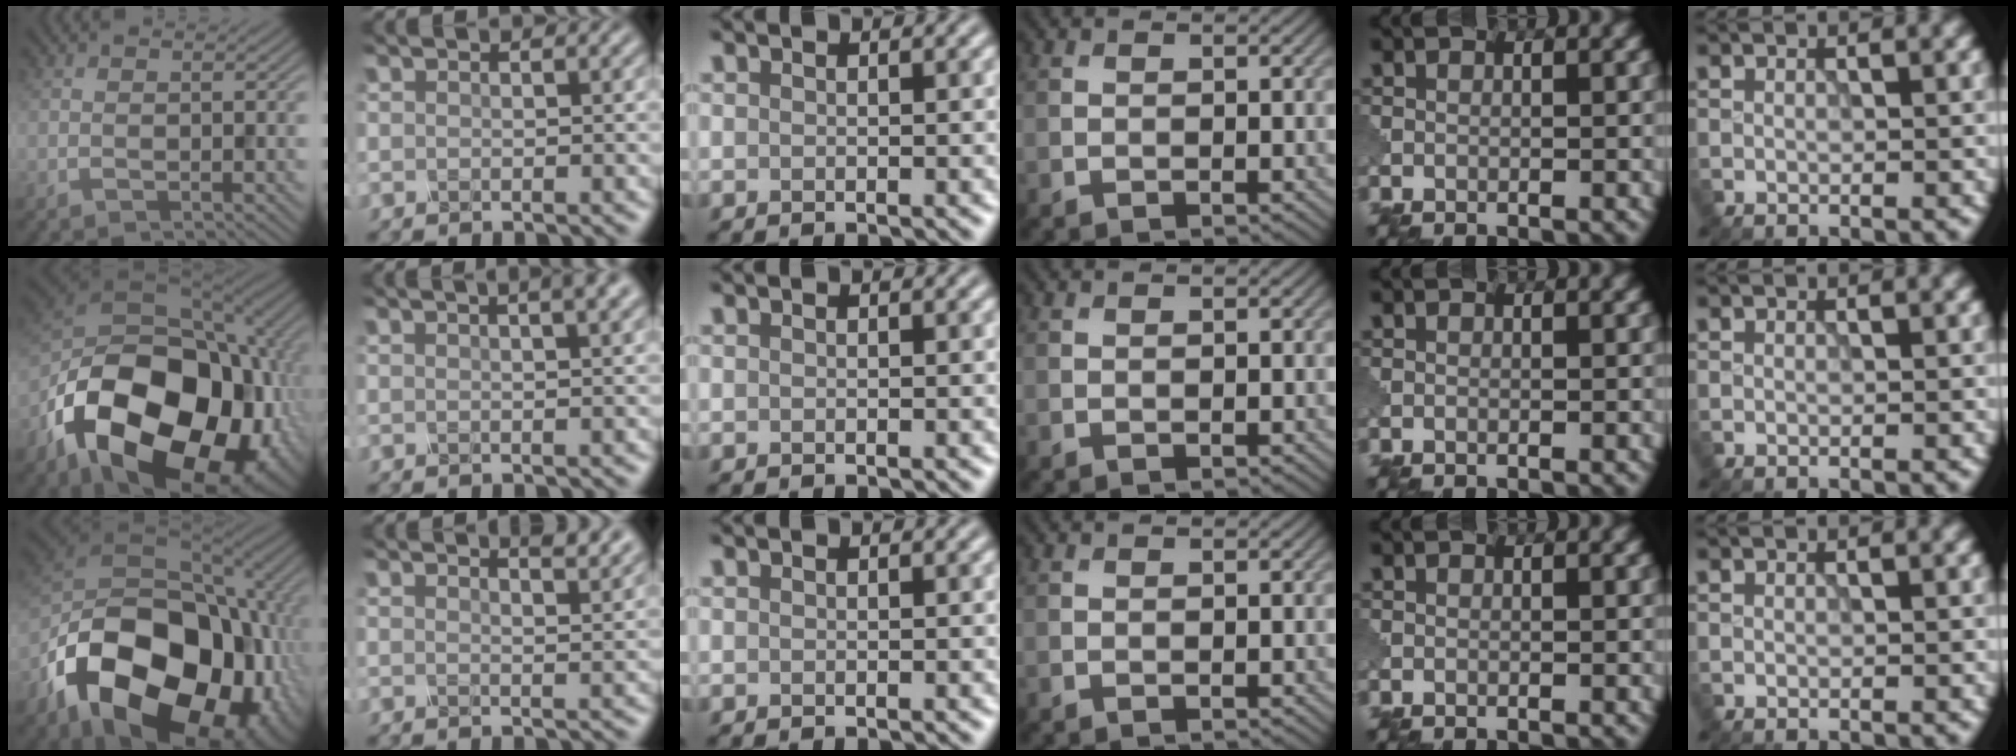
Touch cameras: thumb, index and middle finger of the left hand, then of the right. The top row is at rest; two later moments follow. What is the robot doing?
{"motion": "shake", "object": "sieve"}